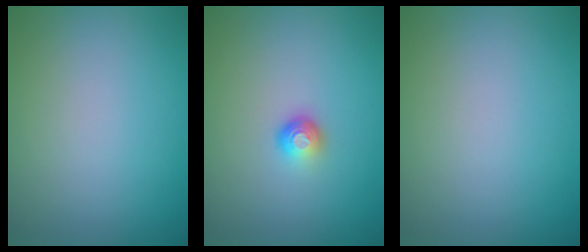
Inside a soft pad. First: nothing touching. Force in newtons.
{"total": 1.6, "press": 1.1, "slide": 1.1}
{"total": 0.0}